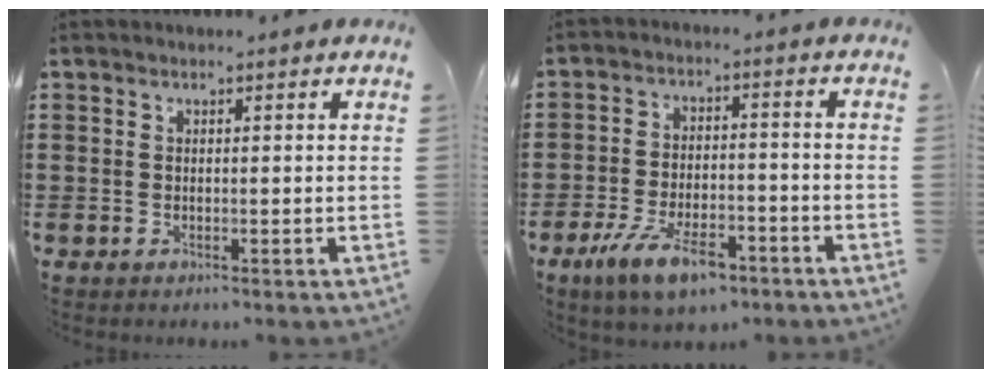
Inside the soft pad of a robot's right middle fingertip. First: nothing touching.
{"total": 8.0, "force": [-5.3, 2.9, 5.2], "torque": [-0.105, 0.005, -0.098]}